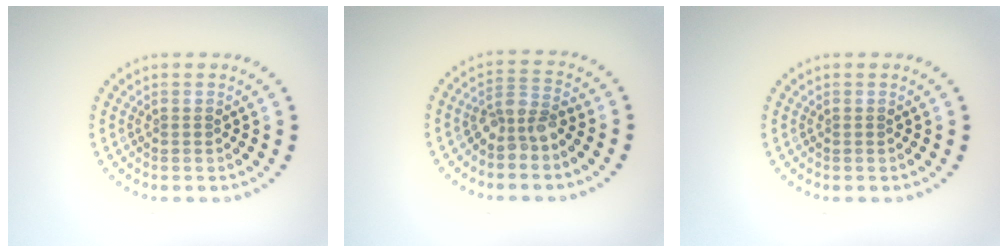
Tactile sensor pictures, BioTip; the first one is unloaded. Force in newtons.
{"total": 2.8, "press": 2.2, "slide": 1.7}
{"total": 0.0}